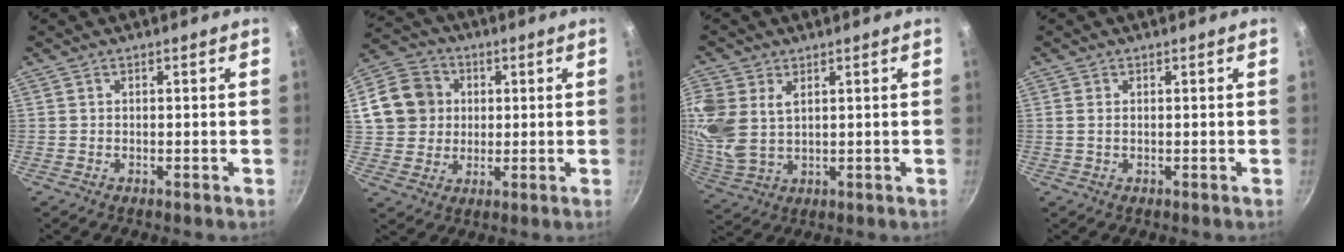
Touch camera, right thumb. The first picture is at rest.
{"total": 12.7, "force": [2.5, 11.3, 5.2], "torque": [-0.074, 0.016, 0.041]}
{"total": 12.9, "force": [3.9, 8.8, 8.6], "torque": [-0.204, 0.001, 0.088]}
{"total": 1.3, "force": [0.2, 0.8, 1.0], "torque": [-0.020, 0.001, 0.001]}